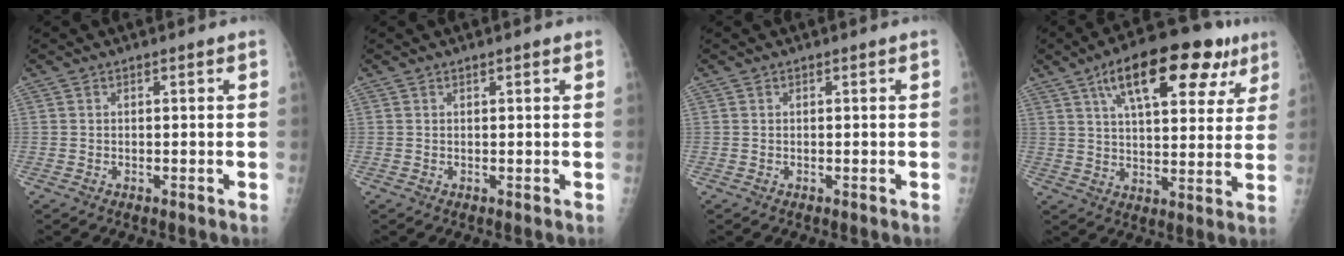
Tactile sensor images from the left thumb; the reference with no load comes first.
{"total": 0.8, "force": [0.6, 0.2, 0.6], "torque": [-0.006, 0.001, 0.009]}
{"total": 0.0}
{"total": 20.6, "force": [10.7, 8.4, 15.4], "torque": [-0.195, -0.004, 0.165]}